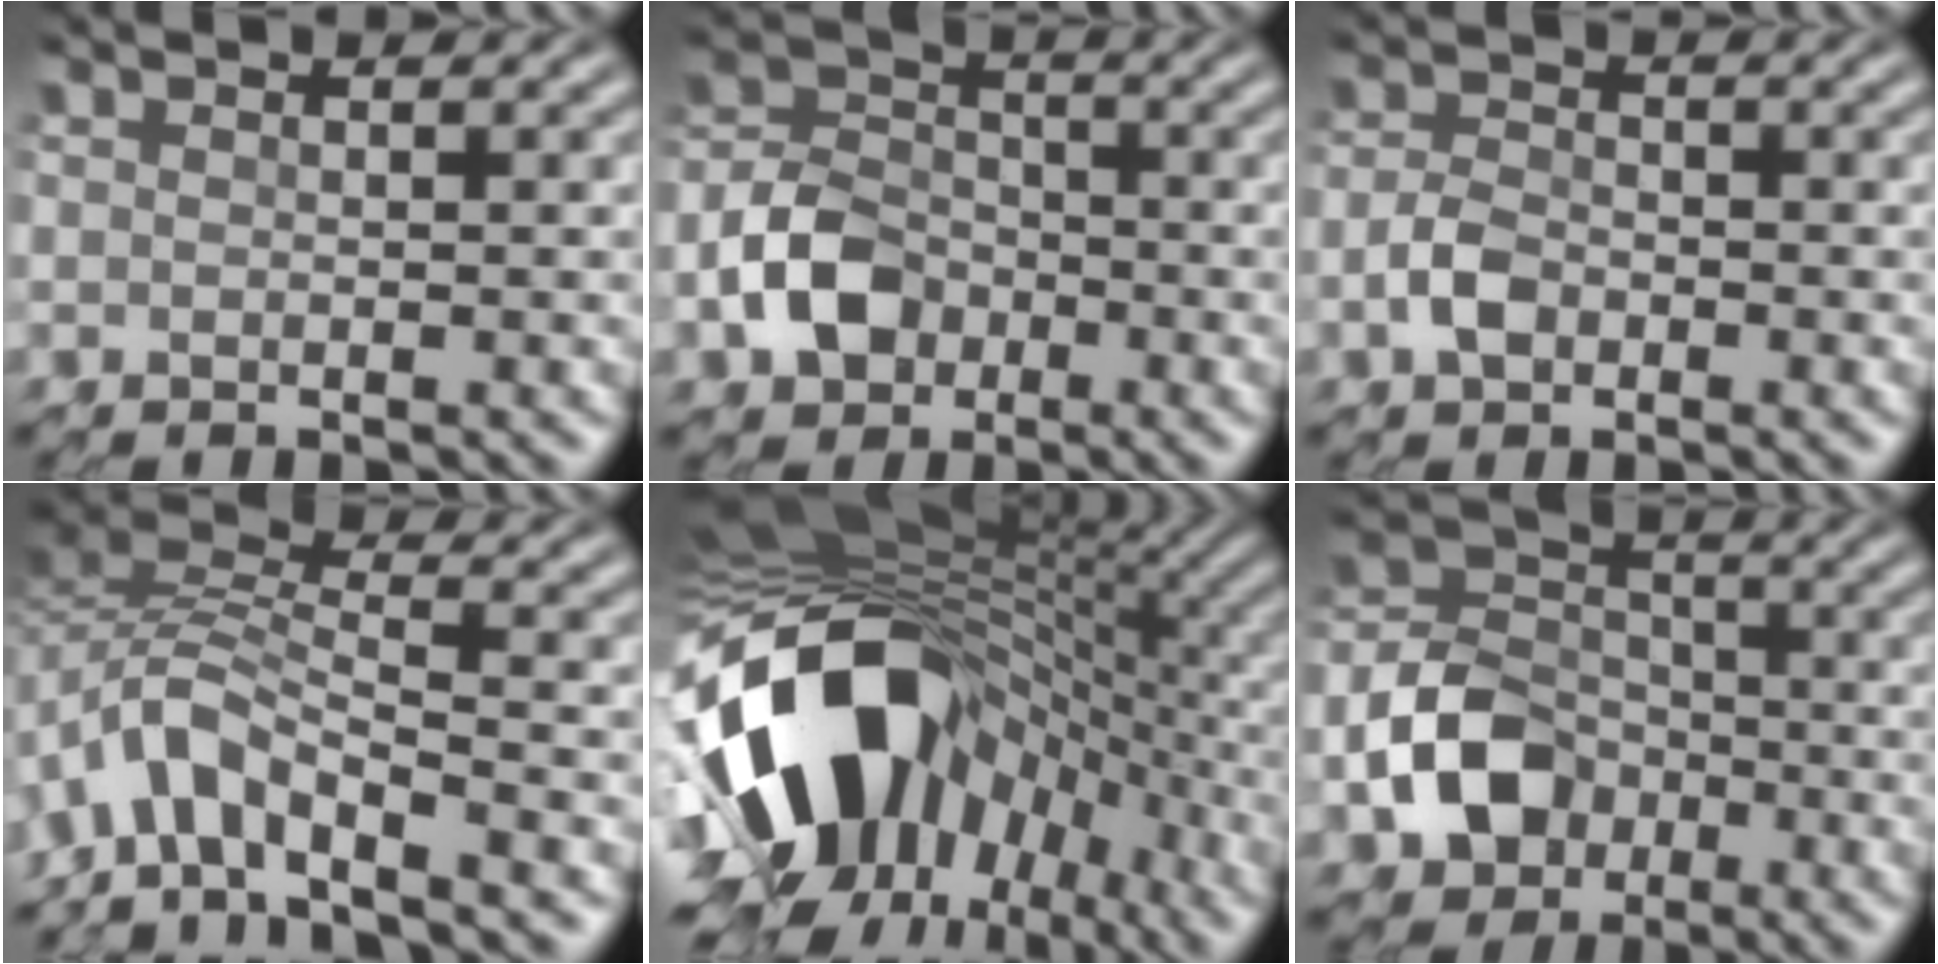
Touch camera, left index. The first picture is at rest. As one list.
[{"total": 4.9, "force": [-2.8, 3.2, 2.4], "torque": [-0.057, 0.004, -0.060]}, {"total": 2.2, "force": [-1.5, 1.1, 1.3], "torque": [-0.034, 0.005, -0.032]}, {"total": 4.2, "force": [-3.7, 0.3, 2.0], "torque": [-0.037, 0.008, -0.080]}, {"total": 16.4, "force": [-4.6, 10.9, 11.4], "torque": [-0.229, -0.008, -0.072]}, {"total": 6.2, "force": [-3.4, 4.3, 3.0], "torque": [-0.062, 0.001, -0.070]}]